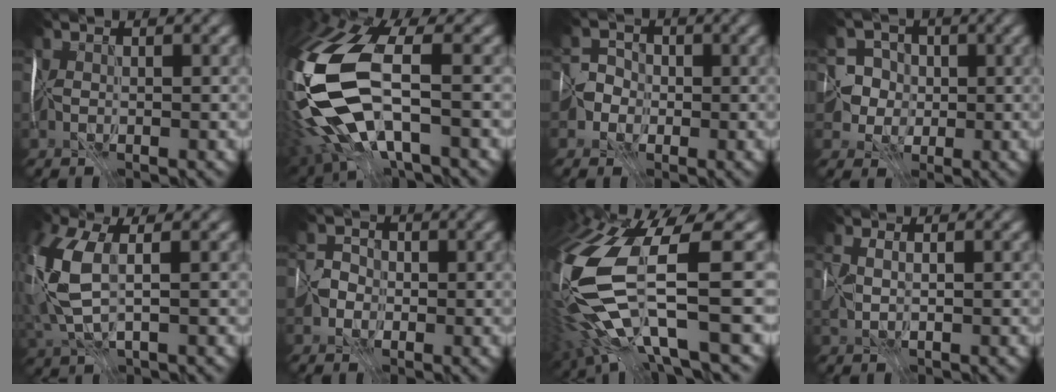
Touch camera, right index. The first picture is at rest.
{"total": 12.5, "force": [-1.7, 6.2, 10.7], "torque": [-0.257, -0.004, -0.031]}
{"total": 2.5, "force": [-1.2, 2.1, -0.3], "torque": [0.037, 0.003, -0.025]}
{"total": 4.6, "force": [-0.2, 4.6, 0.3], "torque": [0.016, 0.022, -0.026]}
{"total": 5.7, "force": [1.2, 2.9, 4.8], "torque": [-0.139, 0.000, 0.028]}
{"total": 1.2, "force": [-0.6, 0.9, -0.5], "torque": [0.030, 0.007, -0.011]}
{"total": 11.7, "force": [-2.2, 3.3, 11.1], "torque": [-0.253, -0.027, -0.017]}
{"total": 0.9, "force": [0.8, 0.1, 0.1], "torque": [0.011, 0.013, 0.023]}